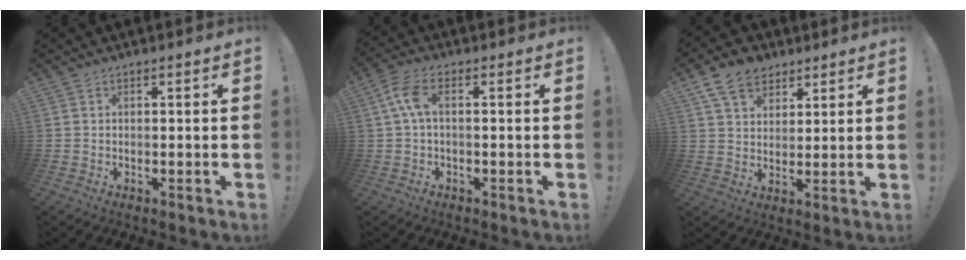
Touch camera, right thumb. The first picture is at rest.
{"total": 6.6, "force": [0.8, 2.8, 5.9], "torque": [-0.122, 0.002, 0.016]}
{"total": 10.3, "force": [6.2, 7.2, 4.0], "torque": [-0.065, -0.027, 0.122]}